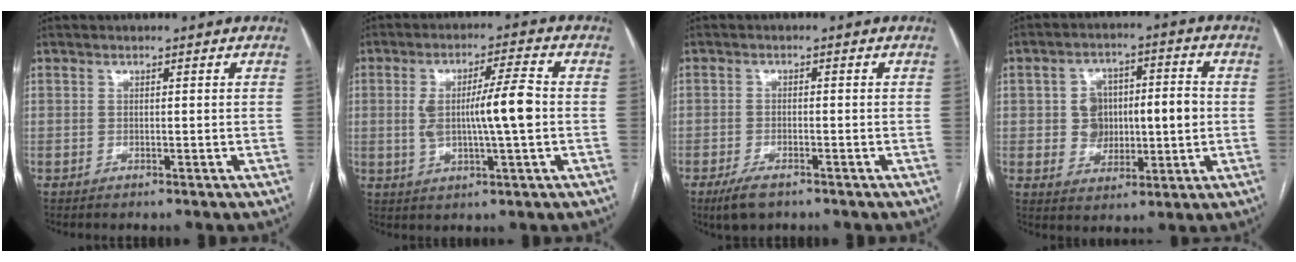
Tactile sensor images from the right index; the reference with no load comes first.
{"total": 9.0, "force": [-0.2, 0.8, 8.9], "torque": [-0.159, 0.009, -0.003]}
{"total": 4.2, "force": [-2.9, 1.4, 2.8], "torque": [-0.058, -0.006, -0.048]}
{"total": 8.8, "force": [0.0, 6.0, 6.5], "torque": [-0.102, 0.031, 0.011]}